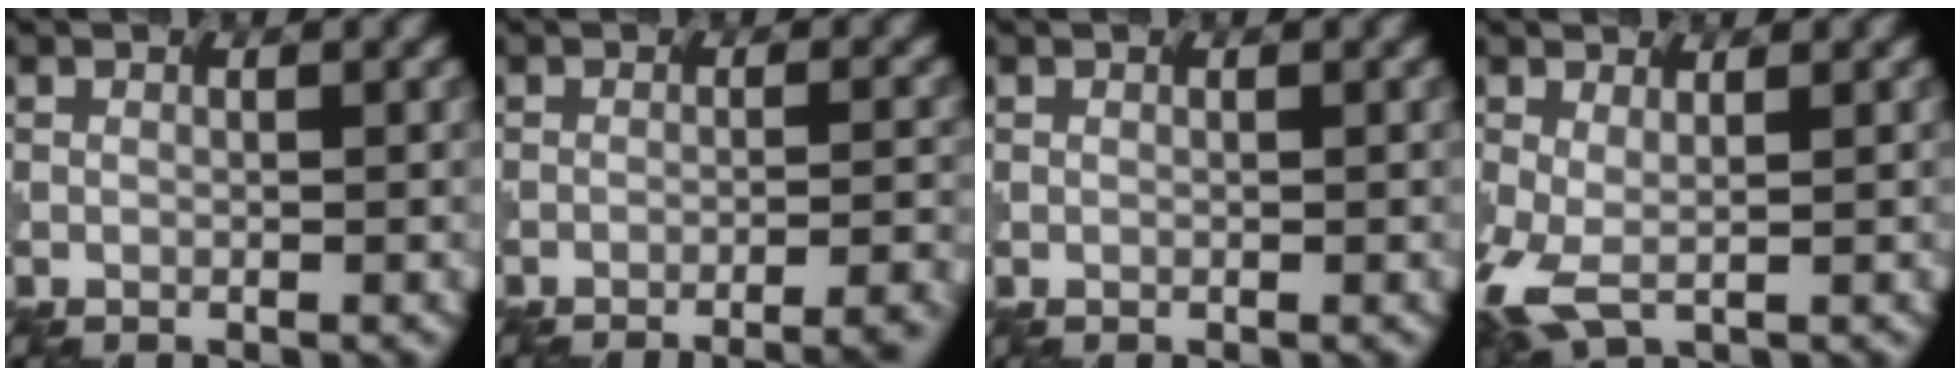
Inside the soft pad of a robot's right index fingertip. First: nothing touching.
{"total": 5.2, "force": [-4.5, 0.8, 2.5], "torque": [-0.022, 0.014, -0.060]}
{"total": 0.0}
{"total": 4.0, "force": [-0.1, 1.8, 3.6], "torque": [-0.096, -0.003, -0.007]}